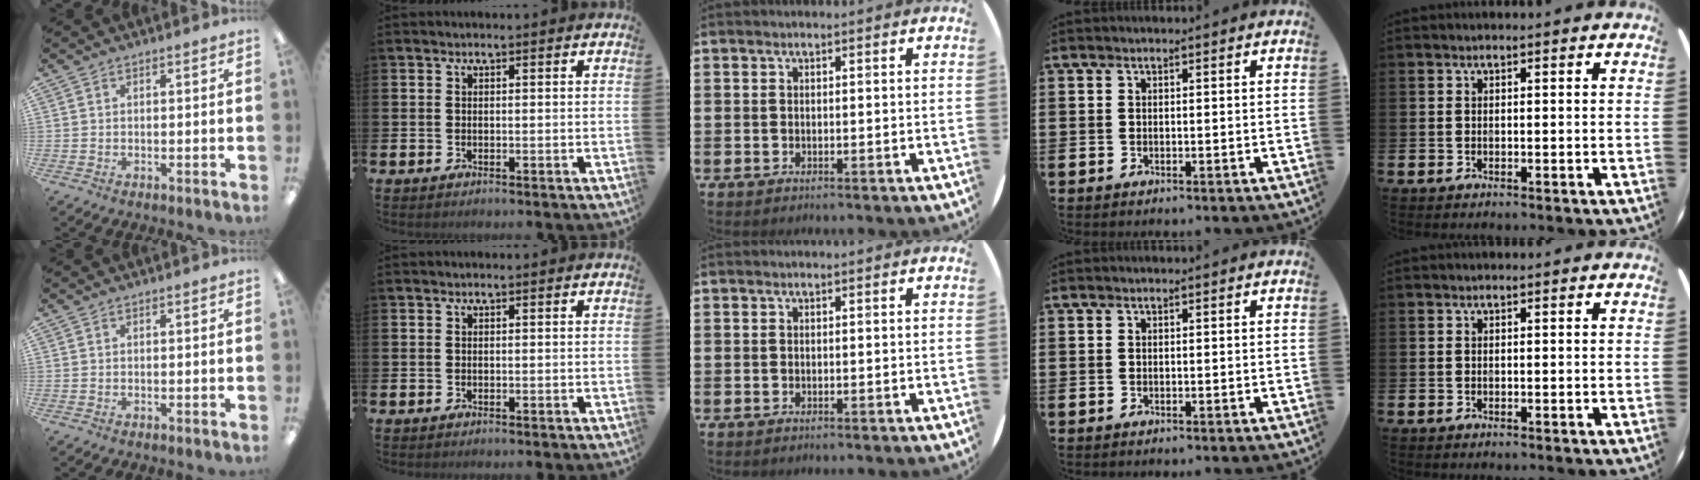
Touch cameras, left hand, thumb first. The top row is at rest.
{}